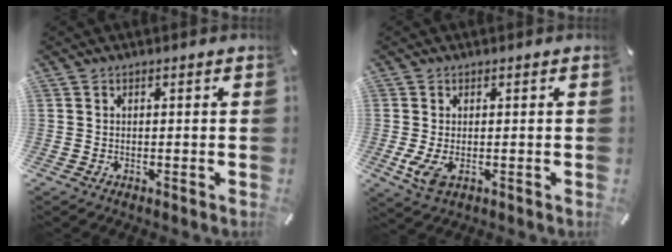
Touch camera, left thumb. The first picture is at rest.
{"total": 4.1, "force": [-0.7, 2.0, 3.5], "torque": [-0.077, -0.009, -0.016]}